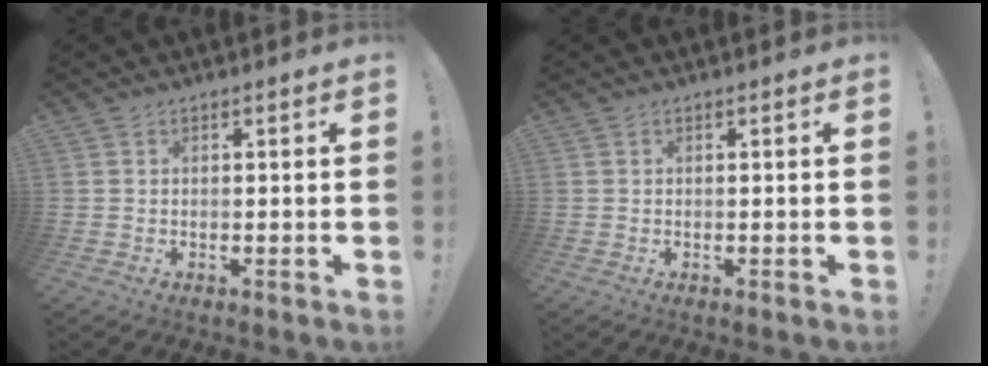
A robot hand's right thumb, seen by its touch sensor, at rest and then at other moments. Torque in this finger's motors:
{"motor_torque": [0.29, 0.18, 0.01, 0.12, -0.10]}